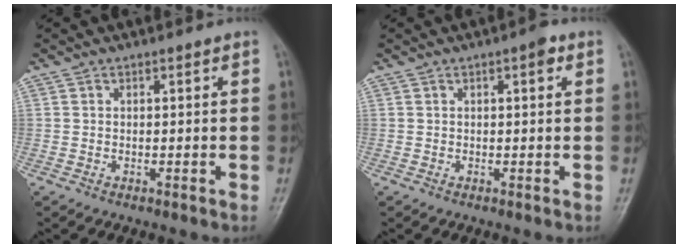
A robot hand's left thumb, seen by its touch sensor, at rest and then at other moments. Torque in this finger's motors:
{"motor_torque": [0.37, 0.28, 0.51, 0.15, 0.00]}